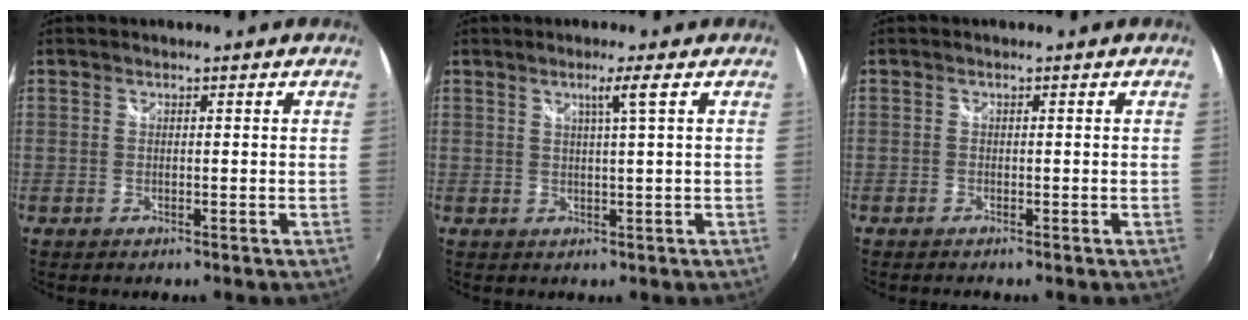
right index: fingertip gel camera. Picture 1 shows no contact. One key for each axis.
{"total": 2.7, "fx": 1.1, "fy": -0.9, "fz": 2.3, "tx": -0.043, "ty": -0.003, "tz": 0.022}
{"total": 0.6, "fx": -0.6, "fy": 0.2, "fz": 0.1, "tx": -0.004, "ty": -0.003, "tz": -0.014}